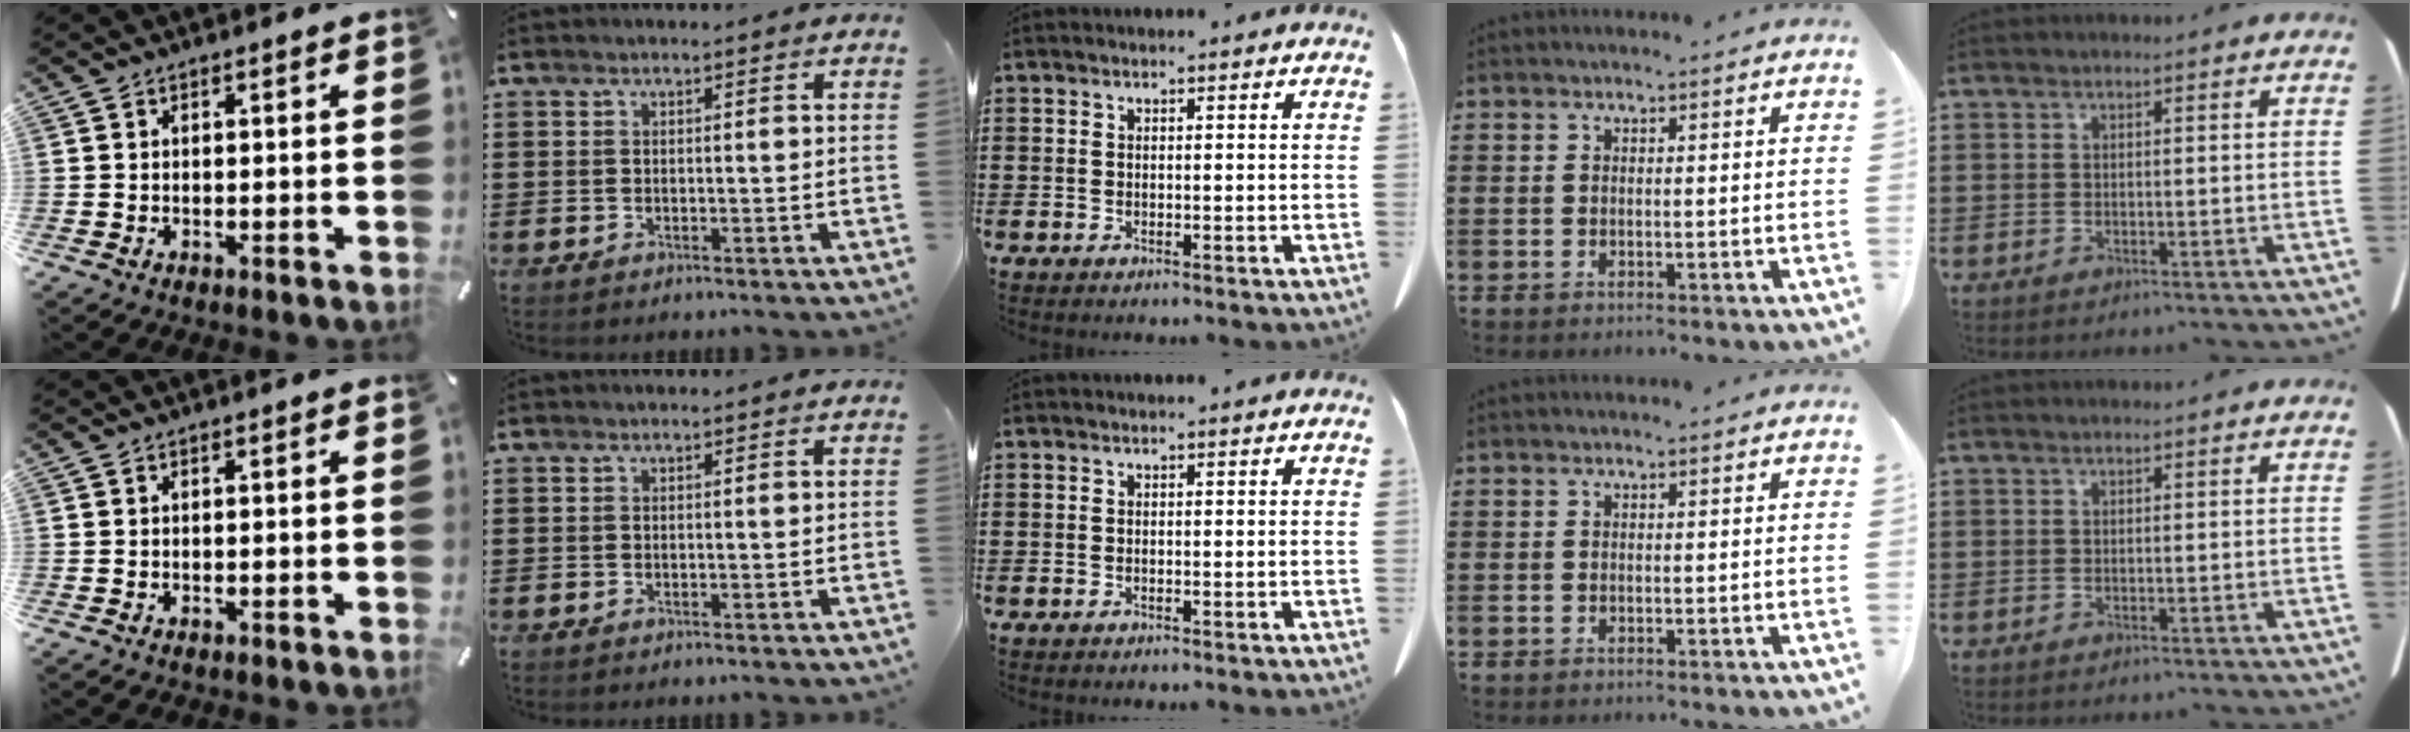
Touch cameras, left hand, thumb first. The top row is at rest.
{}